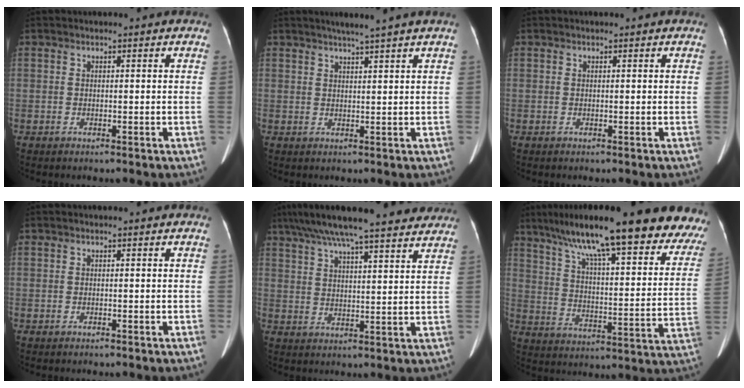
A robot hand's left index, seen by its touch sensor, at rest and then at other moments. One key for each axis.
{"total": 4.0, "fx": 3.1, "fy": -1.1, "fz": 2.2, "tx": -0.032, "ty": 0.002, "tz": 0.046}
{"total": 0.0}
{"total": 0.0}
{"total": 22.0, "fx": 18.5, "fy": 3.1, "fz": 11.5, "tx": -0.188, "ty": 0.048, "tz": 0.252}
{"total": 31.2, "fx": 25.1, "fy": 4.7, "fz": 17.9, "tx": -0.232, "ty": -0.022, "tz": 0.326}